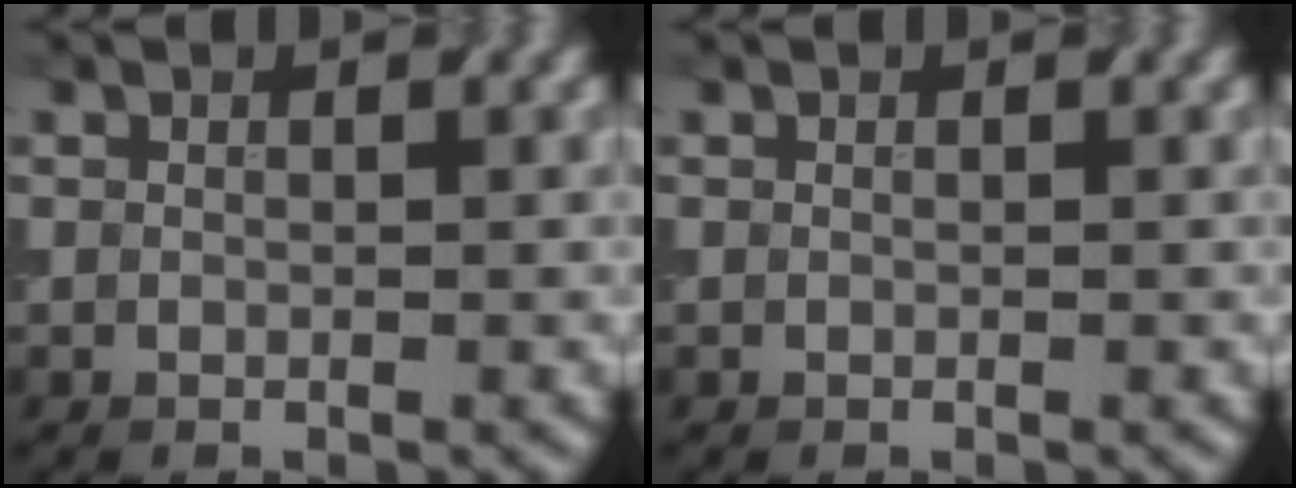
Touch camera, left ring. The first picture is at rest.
{"total": 0.0}